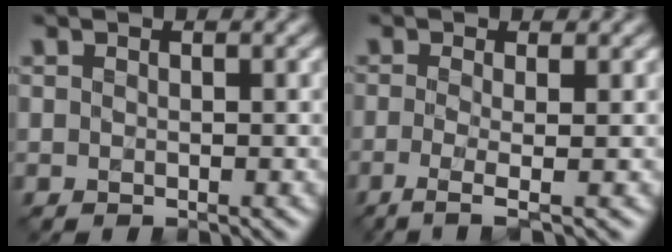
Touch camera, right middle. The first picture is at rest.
{"total": 3.1, "force": [-0.8, 0.9, 2.9], "torque": [-0.045, -0.010, -0.021]}